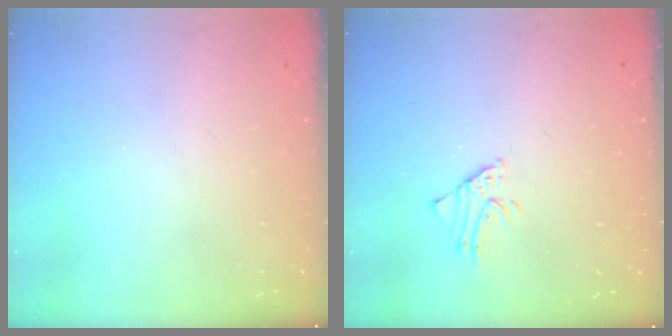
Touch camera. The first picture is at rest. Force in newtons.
{"total": 2.2, "press": 2.2, "slide": 0.2}